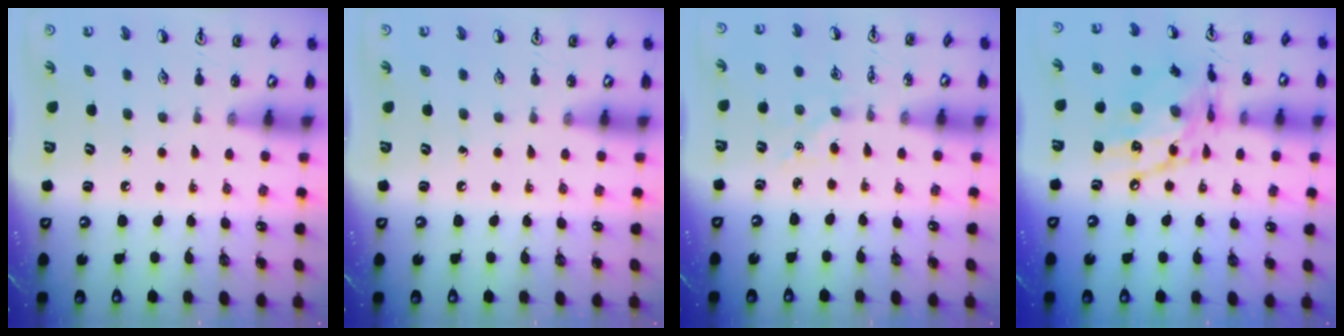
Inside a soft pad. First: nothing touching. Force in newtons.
{"total": 0.0}
{"total": 3.2, "press": 3.2, "slide": 0.4}
{"total": 14.8, "press": 14.7, "slide": 1.2}